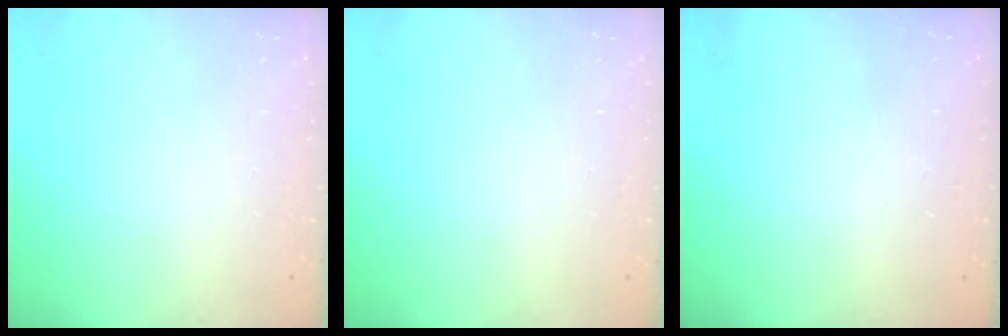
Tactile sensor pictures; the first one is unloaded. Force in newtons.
{"total": 0.0}
{"total": 3.7, "press": 3.7, "slide": 0.0}